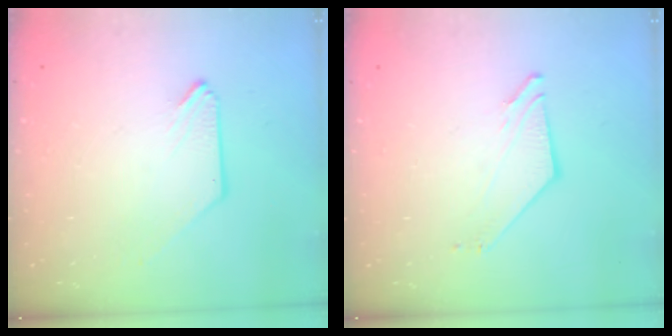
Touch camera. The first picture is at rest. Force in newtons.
{"total": 3.5, "press": 3.5, "slide": 0.2}